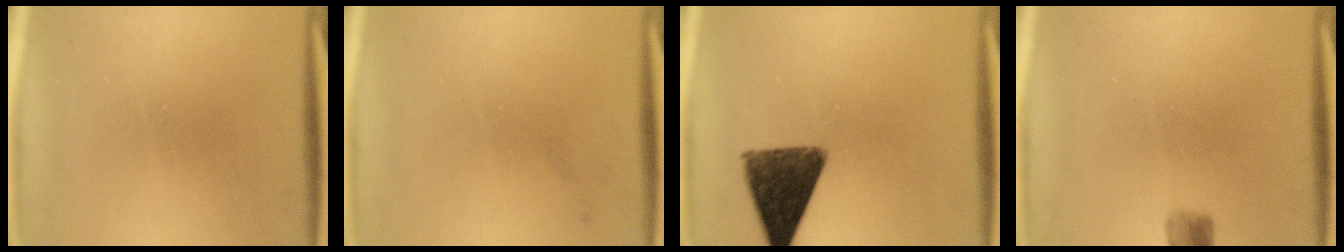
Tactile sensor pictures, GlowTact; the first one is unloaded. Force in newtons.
{"total": 1.1}
{"total": 11.4}
{"total": 2.4}